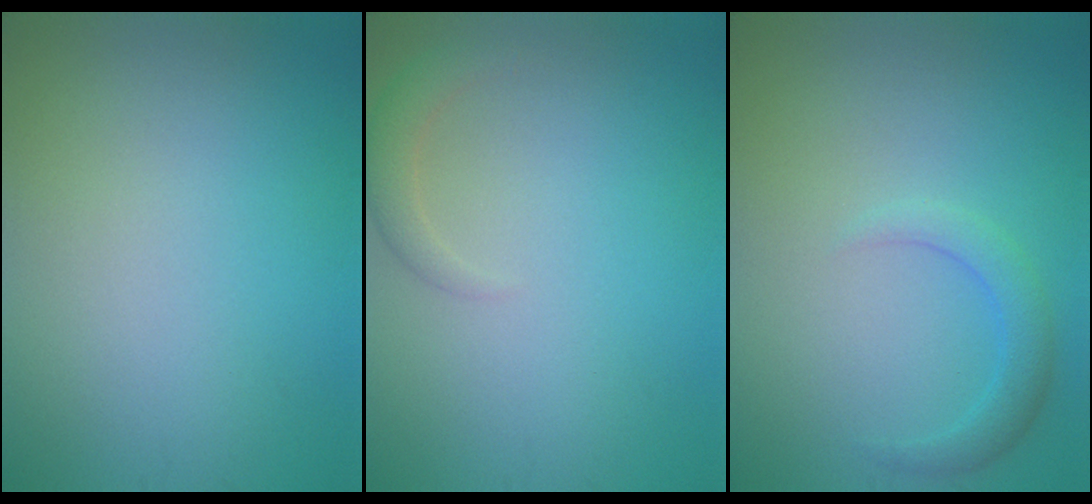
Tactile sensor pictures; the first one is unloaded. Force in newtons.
{"total": 1.7, "press": 1.7, "slide": 0.1}
{"total": 2.1, "press": 2.1, "slide": 0.1}